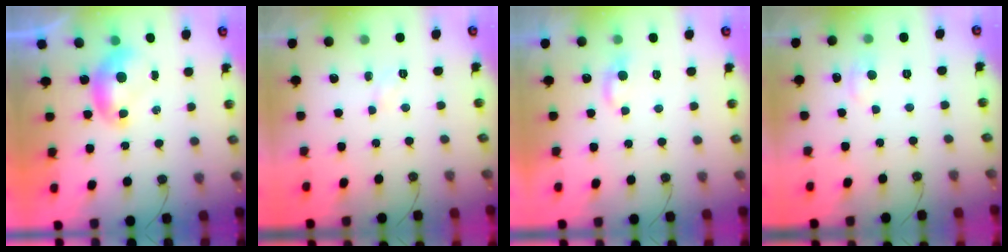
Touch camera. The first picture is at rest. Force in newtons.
{"total": 2.4, "press": 2.3, "slide": 0.4}
{"total": 1.3, "press": 1.1, "slide": 0.7}
{"total": 0.9, "press": 0.4, "slide": 0.8}